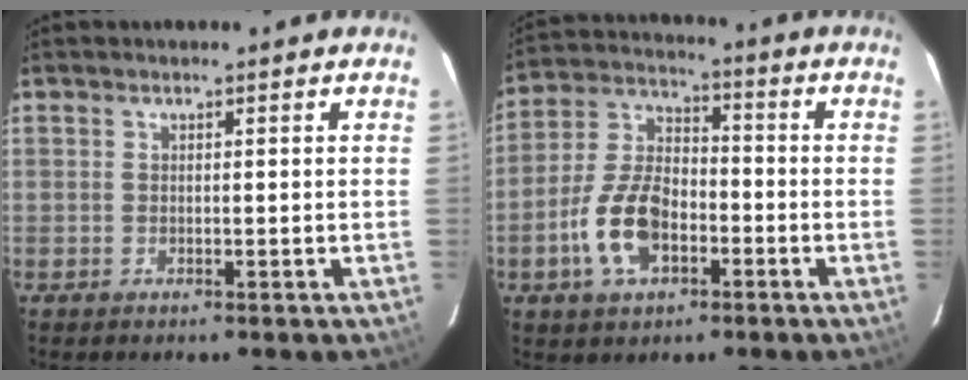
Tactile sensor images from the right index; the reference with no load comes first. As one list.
[{"total": 12.3, "force": [-4.8, 7.1, 8.8], "torque": [-0.188, 0.016, -0.083]}]